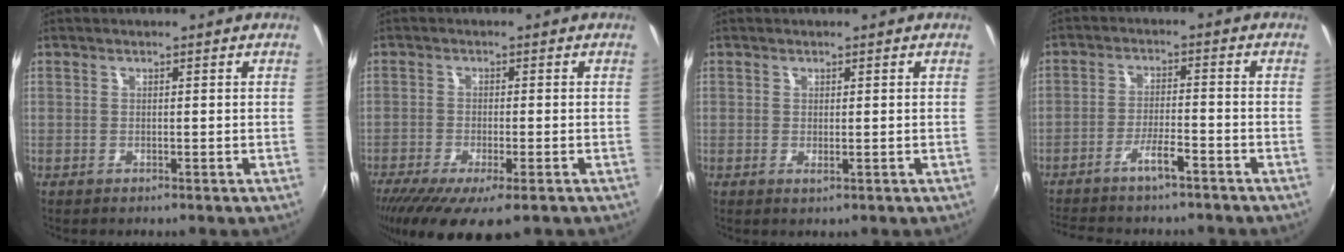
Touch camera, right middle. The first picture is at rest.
{"total": 11.4, "force": [-7.5, 2.9, 8.0], "torque": [-0.167, -0.048, -0.122]}
{"total": 0.8, "force": [0.1, 0.0, 0.8], "torque": [-0.013, -0.003, 0.000]}
{"total": 7.4, "force": [-6.2, 1.1, 4.0], "torque": [-0.092, 0.002, -0.104]}